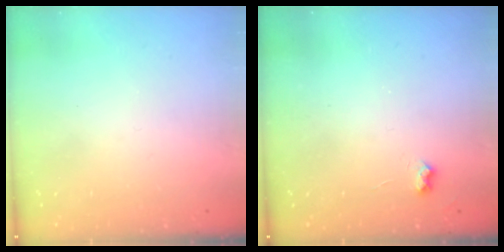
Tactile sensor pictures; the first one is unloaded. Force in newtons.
{"total": 3.3, "press": 3.3, "slide": 0.6}